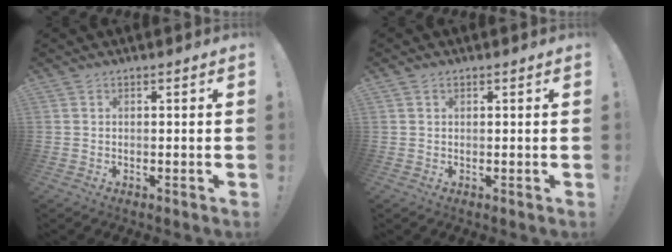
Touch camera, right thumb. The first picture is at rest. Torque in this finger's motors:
{"motor_torque": [-0.16, -0.20, 0.05, -0.03, 0.06]}